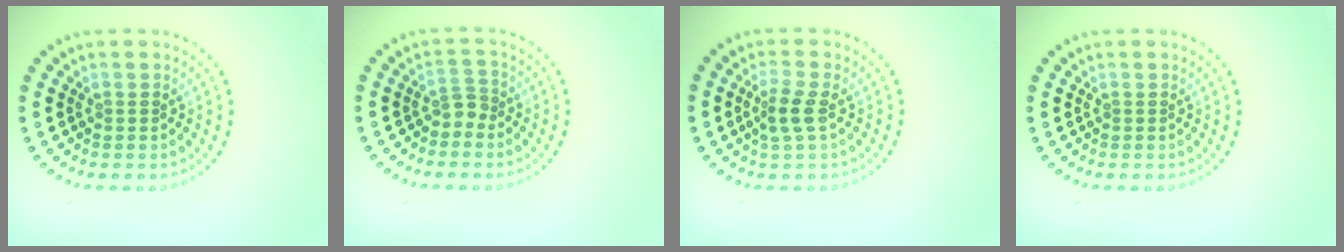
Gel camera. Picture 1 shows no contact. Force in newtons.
{"total": 1.4, "press": 1.0, "slide": 0.9}
{"total": 2.1, "press": 1.9, "slide": 0.7}
{"total": 0.0}